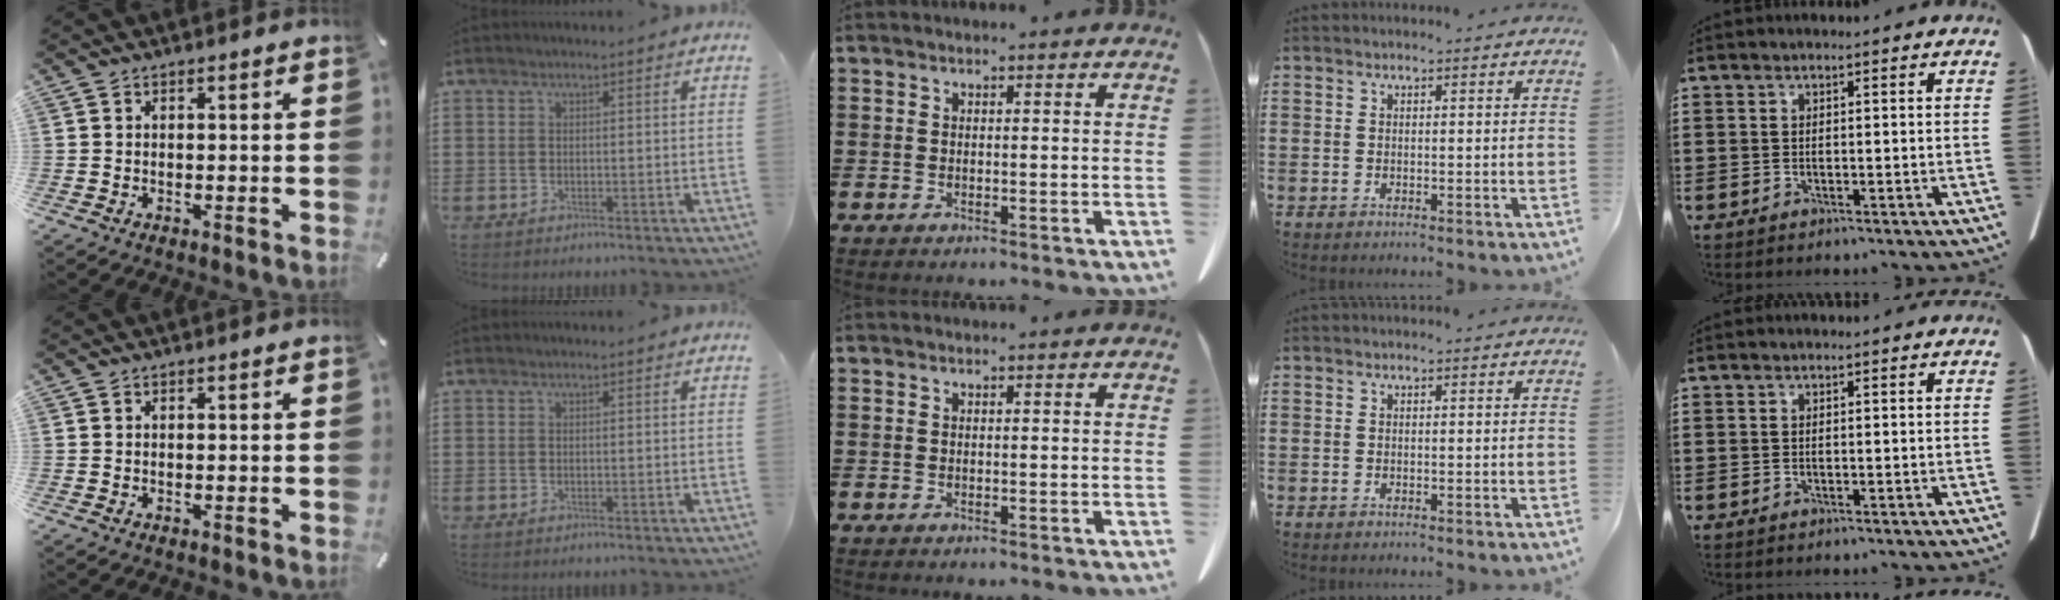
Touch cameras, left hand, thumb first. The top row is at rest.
{}